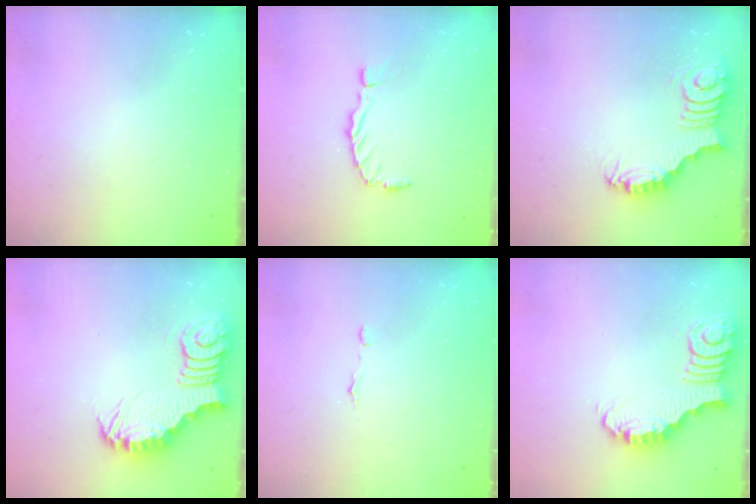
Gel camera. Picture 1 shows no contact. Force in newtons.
{"total": 0.0}
{"total": 3.0, "press": 3.0, "slide": 0.0}
{"total": 3.9, "press": 3.9, "slide": 0.5}
{"total": 2.9, "press": 2.9, "slide": 0.2}
{"total": 2.7, "press": 2.7, "slide": 0.2}